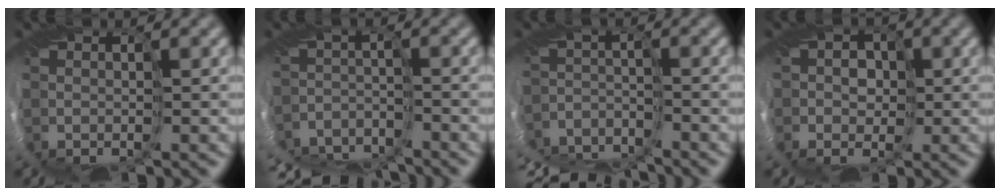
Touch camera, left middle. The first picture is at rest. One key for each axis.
{"total": 9.6, "fx": -9.0, "fy": 2.9, "fz": 1.4, "tx": -0.011, "ty": -0.007, "tz": -0.141}
{"total": 9.8, "fx": -9.4, "fy": 2.5, "fz": 1.3, "tx": -0.014, "ty": -0.012, "tz": -0.154}
{"total": 3.2, "fx": 0.3, "fy": 2.9, "fz": 1.3, "tx": -0.014, "ty": 0.009, "tz": 0.000}